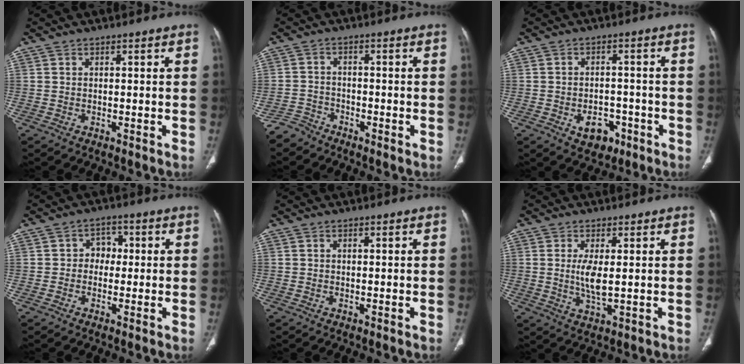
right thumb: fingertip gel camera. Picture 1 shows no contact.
{"total": 3.3, "force": [-3.0, 1.4, -0.4], "torque": [0.012, 0.006, -0.065]}
{"total": 6.1, "force": [-2.7, 4.3, 3.4], "torque": [-0.028, 0.020, -0.032]}
{"total": 3.9, "force": [0.1, 3.3, 2.0], "torque": [0.001, 0.012, -0.008]}
{"total": 0.0}
{"total": 5.0, "force": [0.5, 1.5, 4.7], "torque": [-0.105, -0.016, 0.015]}